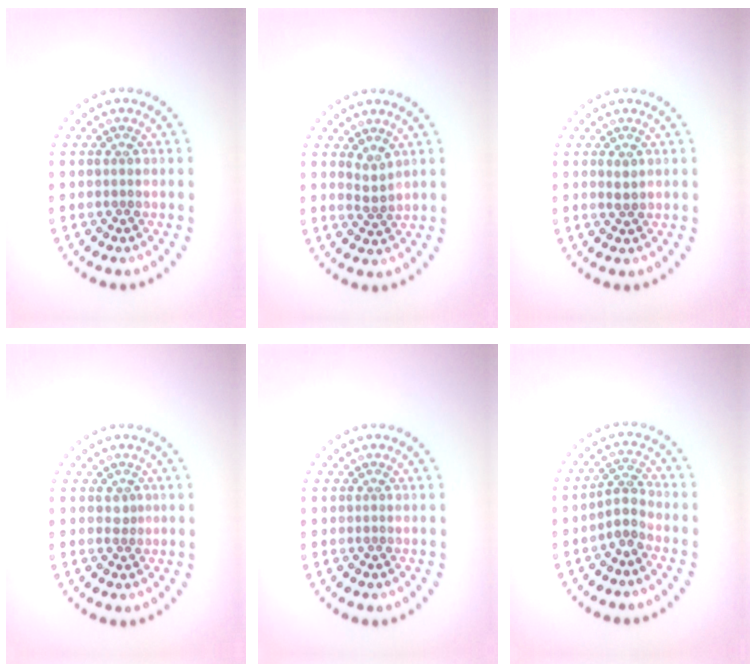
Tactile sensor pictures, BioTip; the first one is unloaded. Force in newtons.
{"total": 1.5, "press": 1.1, "slide": 1.0}
{"total": 0.9, "press": 0.9, "slide": 0.2}
{"total": 0.9, "press": 0.6, "slide": 0.7}
{"total": 0.0}
{"total": 2.2, "press": 1.7, "slide": 1.4}